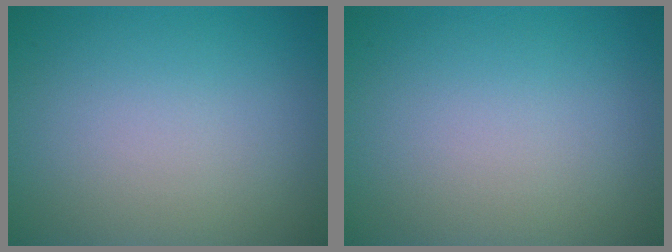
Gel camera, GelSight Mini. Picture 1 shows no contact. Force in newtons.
{"total": 0.0}